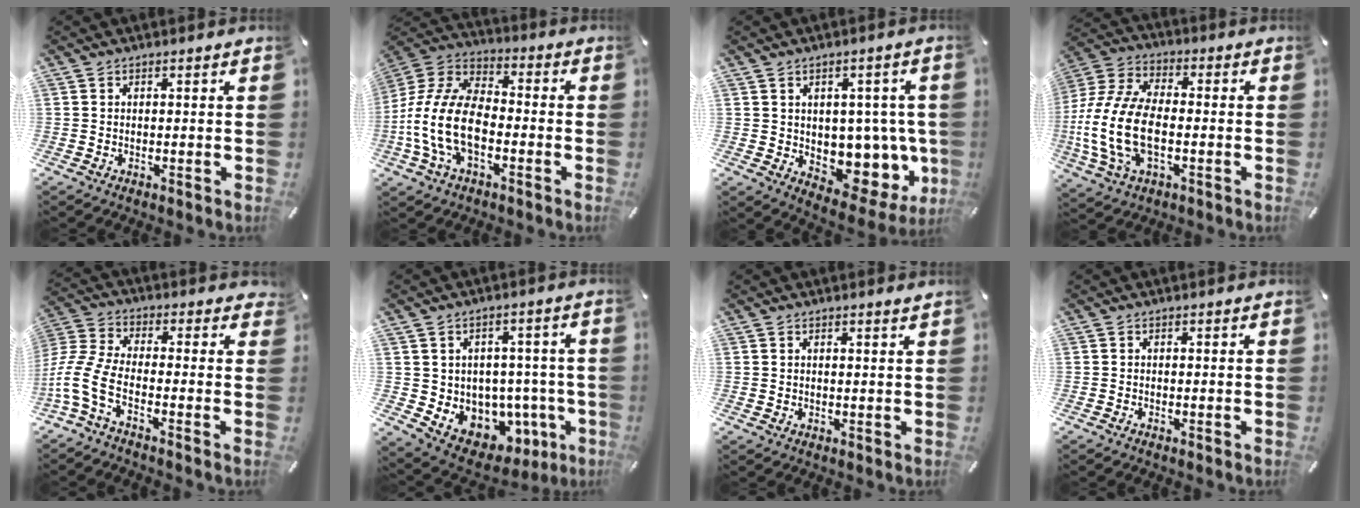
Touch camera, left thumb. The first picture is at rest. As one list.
[{"total": 15.3, "force": [-5.5, 9.1, 10.9], "torque": [-0.241, 0.017, -0.103]}, {"total": 9.1, "force": [1.2, 7.1, 5.6], "torque": [-0.060, -0.028, 0.037]}, {"total": 16.7, "force": [-3.8, 10.1, 12.8], "torque": [-0.278, 0.004, -0.066]}, {"total": 9.8, "force": [-3.9, 5.1, 7.4], "torque": [-0.168, -0.001, -0.073]}, {"total": 6.8, "force": [-1.5, 6.3, 2.1], "torque": [-0.032, -0.021, -0.009]}, {"total": 0.8, "force": [0.8, 0.0, 0.3], "torque": [-0.006, -0.001, 0.014]}, {"total": 0.0}]